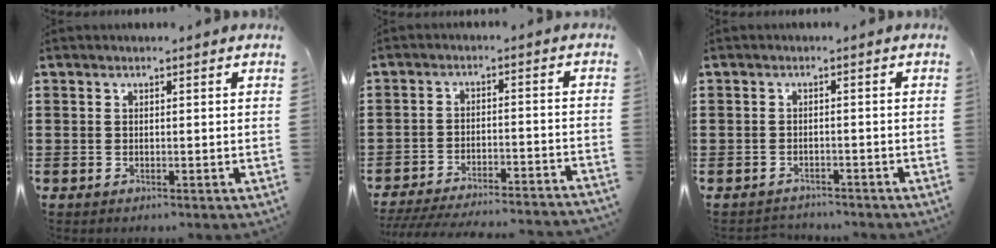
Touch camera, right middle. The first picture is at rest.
{"total": 4.9, "force": [-4.8, -0.1, 1.2], "torque": [-0.025, -0.007, -0.097]}
{"total": 1.8, "force": [-1.7, 0.5, -0.3], "torque": [0.001, 0.002, -0.040]}